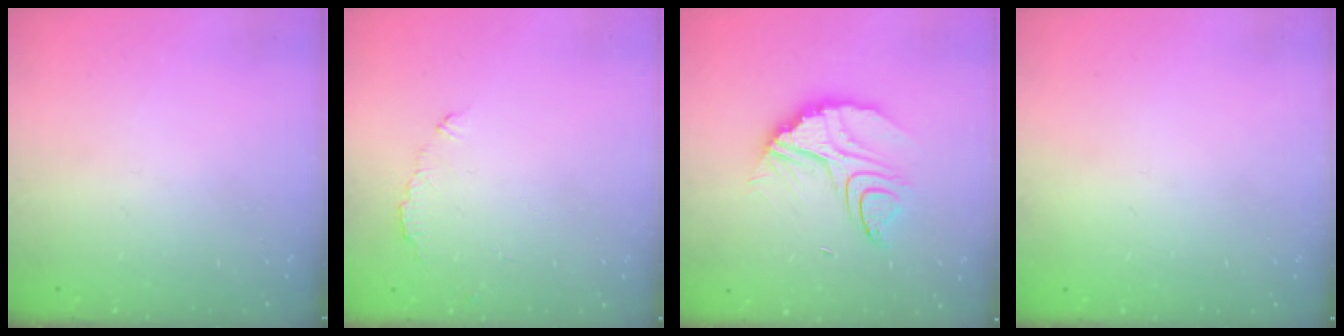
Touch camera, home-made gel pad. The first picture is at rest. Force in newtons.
{"total": 4.0, "press": 4.0, "slide": 0.4}
{"total": 11.5, "press": 11.5, "slide": 0.8}
{"total": 2.1, "press": 2.1, "slide": 0.1}